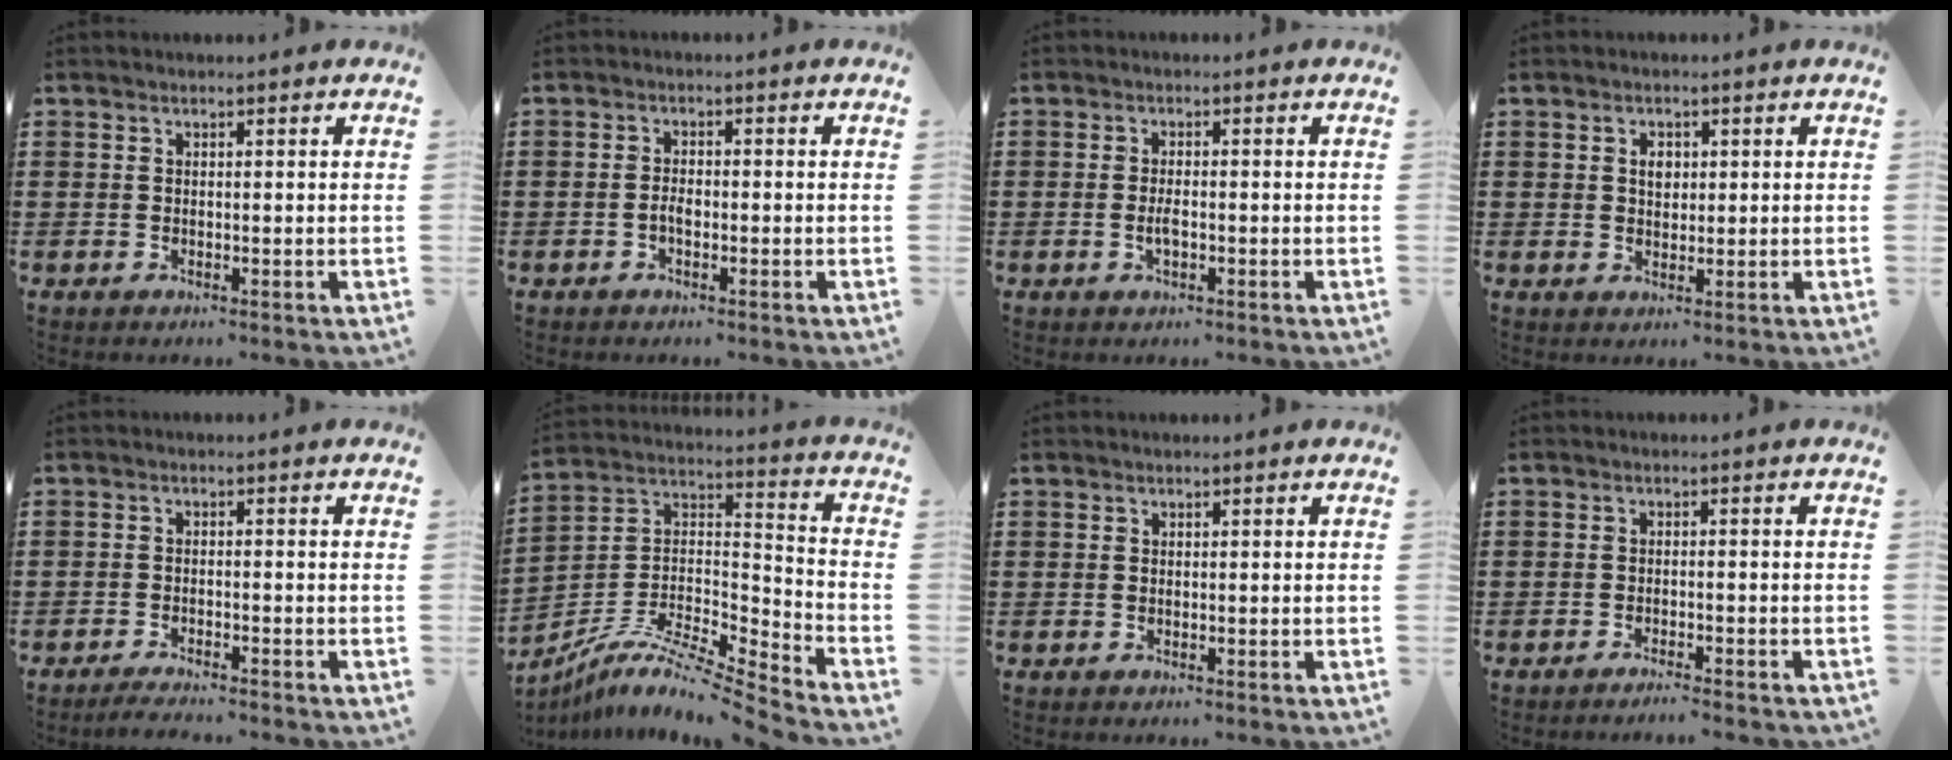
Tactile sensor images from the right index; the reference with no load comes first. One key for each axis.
{"total": 1.8, "fx": -0.7, "fy": 0.8, "fz": 1.4, "tx": -0.028, "ty": 0.003, "tz": -0.013}
{"total": 2.3, "fx": -0.5, "fy": 0.8, "fz": 2.1, "tx": -0.047, "ty": -0.002, "tz": -0.013}
{"total": 2.3, "fx": 0.6, "fy": 1.6, "fz": 1.6, "tx": -0.027, "ty": 0.004, "tz": 0.008}
{"total": 1.8, "fx": -1.8, "fy": -0.1, "fz": 0.3, "tx": -0.006, "ty": 0.003, "tz": -0.036}
{"total": 9.0, "fx": -7.4, "fy": 1.2, "fz": 4.9, "tx": -0.098, "ty": -0.002, "tz": -0.152}
{"total": 0.0}
{"total": 1.7, "fx": -1.6, "fy": -0.2, "fz": 0.5, "tx": -0.010, "ty": 0.002, "tz": -0.031}